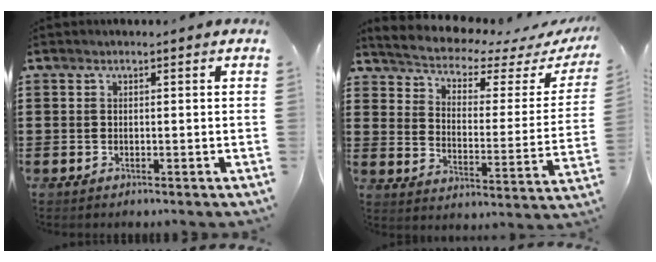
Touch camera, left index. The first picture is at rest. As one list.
[{"total": 3.4, "force": [3.1, 0.6, 1.2], "torque": [-0.048, -0.031, 0.044]}]